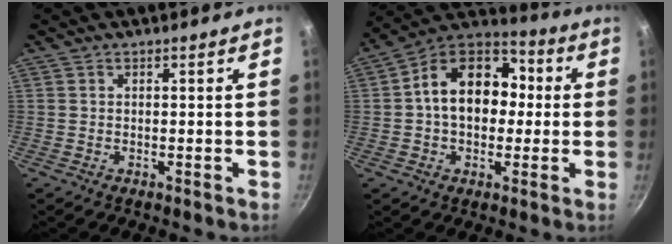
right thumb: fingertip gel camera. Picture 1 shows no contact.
{"total": 16.6, "force": [1.0, 12.0, 11.3], "torque": [-0.139, 0.040, -0.003]}